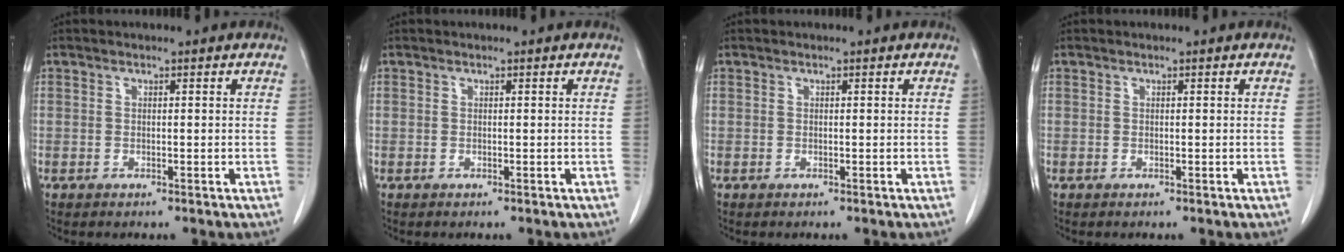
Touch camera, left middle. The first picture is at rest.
{"total": 0.0}
{"total": 0.0}
{"total": 0.0}